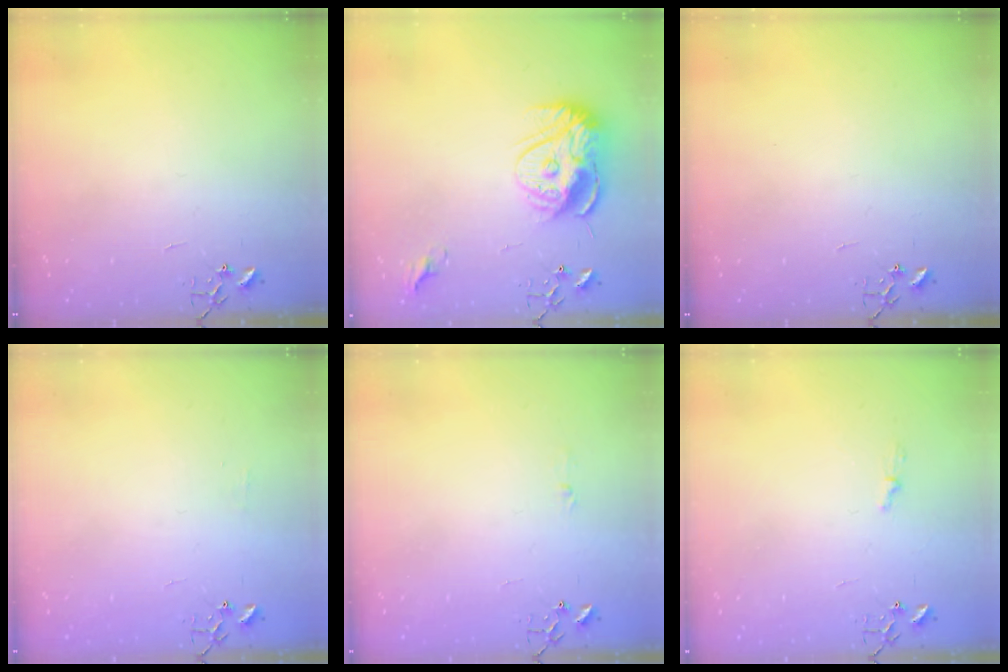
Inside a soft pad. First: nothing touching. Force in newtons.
{"total": 15.6, "press": 15.6, "slide": 1.3}
{"total": 0.0}
{"total": 3.9, "press": 3.8, "slide": 0.6}
{"total": 3.5, "press": 3.5, "slide": 0.4}
{"total": 3.8, "press": 3.7, "slide": 0.5}